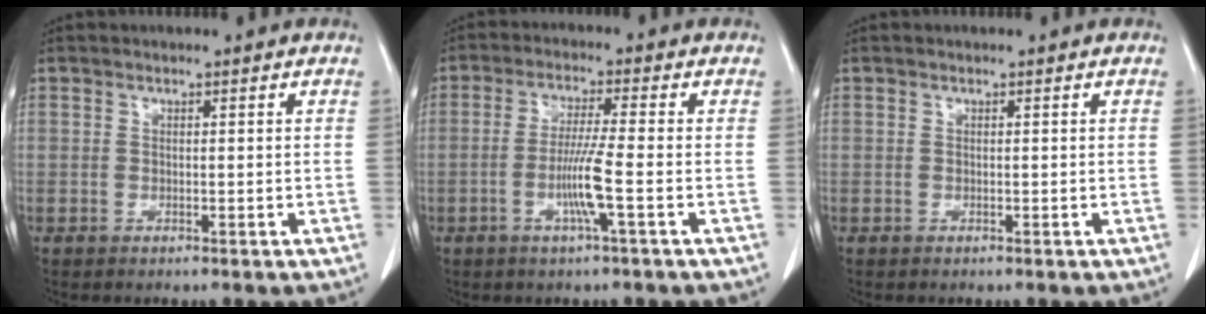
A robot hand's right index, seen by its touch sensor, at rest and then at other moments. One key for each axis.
{"total": 6.1, "fx": -1.9, "fy": -0.8, "fz": 5.8, "tx": -0.114, "ty": -0.005, "tz": -0.037}
{"total": 0.0}